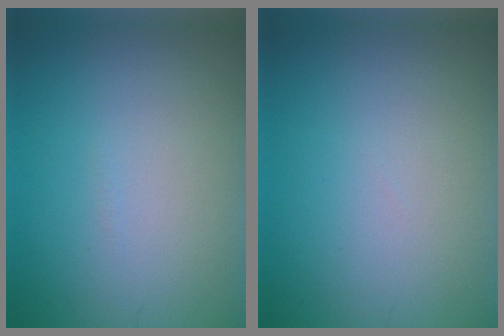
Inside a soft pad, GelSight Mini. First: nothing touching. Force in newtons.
{"total": 0.0}